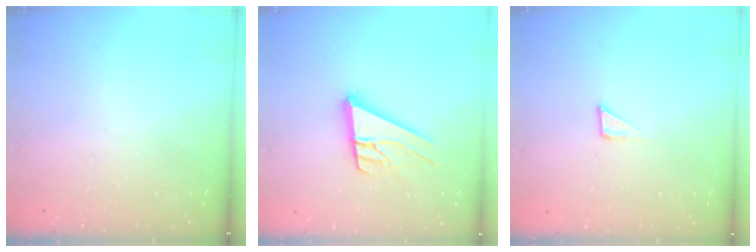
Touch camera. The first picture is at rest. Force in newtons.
{"total": 14.1, "press": 13.9, "slide": 2.4}
{"total": 2.1, "press": 2.1, "slide": 0.1}